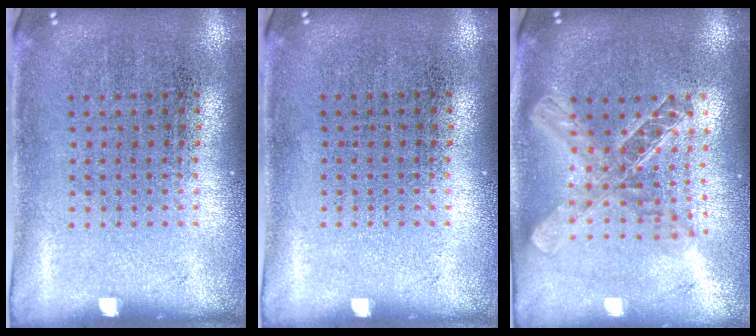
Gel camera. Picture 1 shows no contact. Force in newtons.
{"total": 0.0}
{"total": 2.0, "press": 1.7, "slide": 1.1}